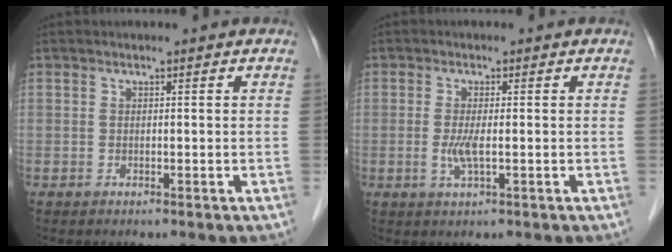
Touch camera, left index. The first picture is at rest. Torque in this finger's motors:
{"motor_torque": [0.05, 0.01, 0.08, 0.06]}